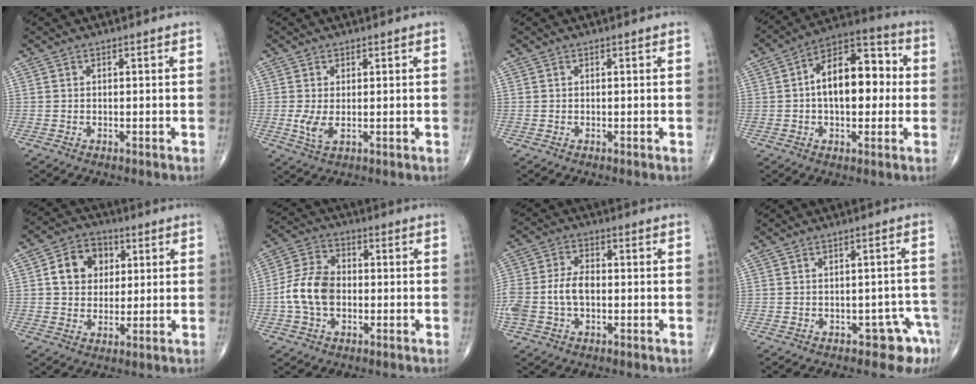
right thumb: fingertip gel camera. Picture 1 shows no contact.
{"total": 3.4, "force": [-0.1, 1.6, 3.0], "torque": [-0.067, -0.011, 0.003]}
{"total": 0.0}
{"total": 15.5, "force": [0.9, 8.7, 12.8], "torque": [-0.166, 0.035, 0.003]}
{"total": 9.6, "force": [2.3, 7.8, 5.2], "torque": [-0.053, 0.001, 0.033]}
{"total": 10.1, "force": [-1.5, 7.0, 7.2], "torque": [-0.133, 0.026, -0.037]}
{"total": 9.3, "force": [-1.1, 5.8, 7.1], "torque": [-0.161, 0.023, -0.023]}
{"total": 4.7, "force": [-2.7, 2.8, 2.6], "torque": [-0.005, 0.028, -0.030]}